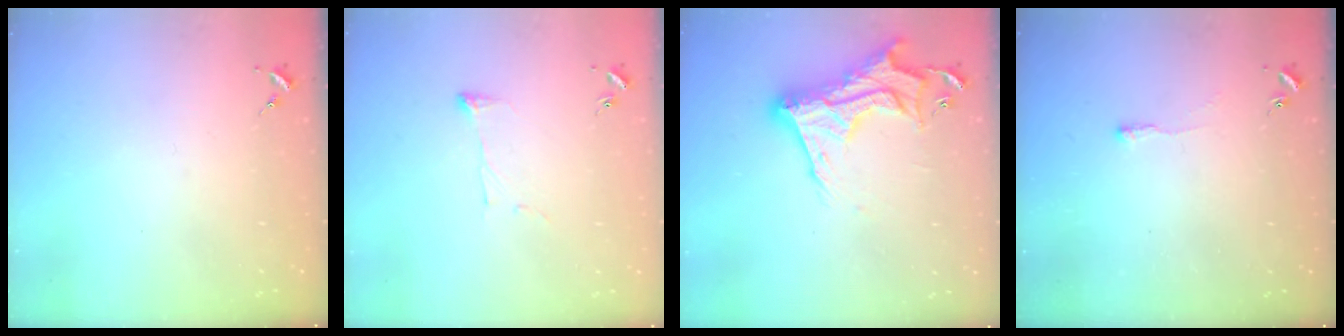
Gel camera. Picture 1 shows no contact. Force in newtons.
{"total": 6.4, "press": 6.4, "slide": 0.6}
{"total": 17.7, "press": 17.6, "slide": 1.6}
{"total": 2.5, "press": 2.5, "slide": 0.5}